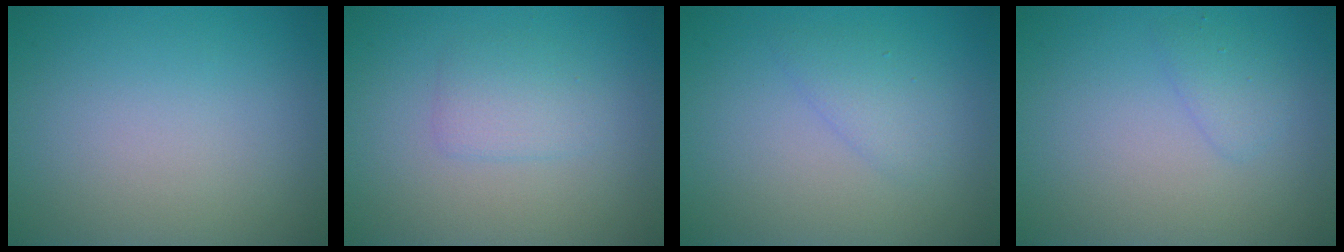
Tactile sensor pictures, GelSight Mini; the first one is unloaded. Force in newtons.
{"total": 1.9, "press": 1.9, "slide": 0.1}
{"total": 1.7, "press": 1.7, "slide": 0.2}
{"total": 1.3, "press": 1.3, "slide": 0.0}